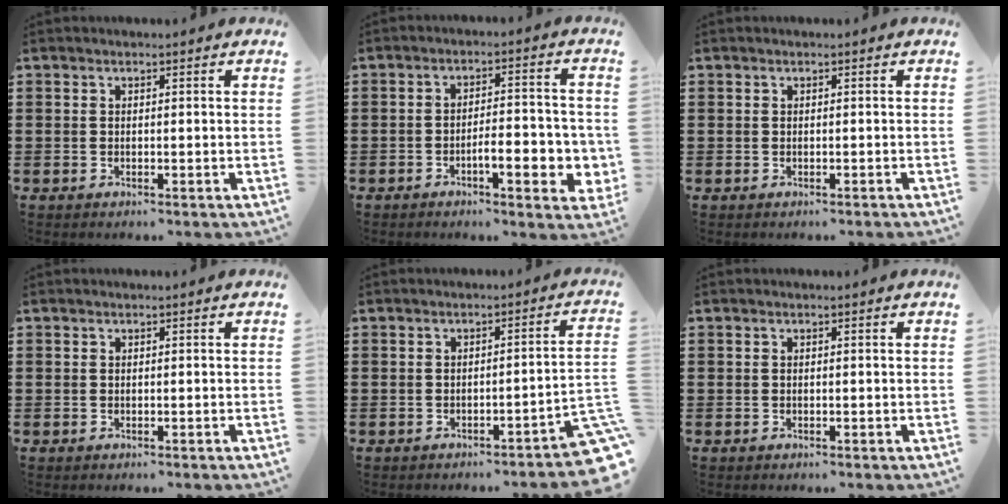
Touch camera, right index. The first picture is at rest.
{"total": 6.7, "force": [-2.4, 2.3, 5.8], "torque": [-0.080, -0.001, -0.043]}
{"total": 0.0}
{"total": 0.0}
{"total": 3.2, "force": [-2.3, 0.0, 2.2], "torque": [-0.038, -0.009, -0.046]}
{"total": 0.0}